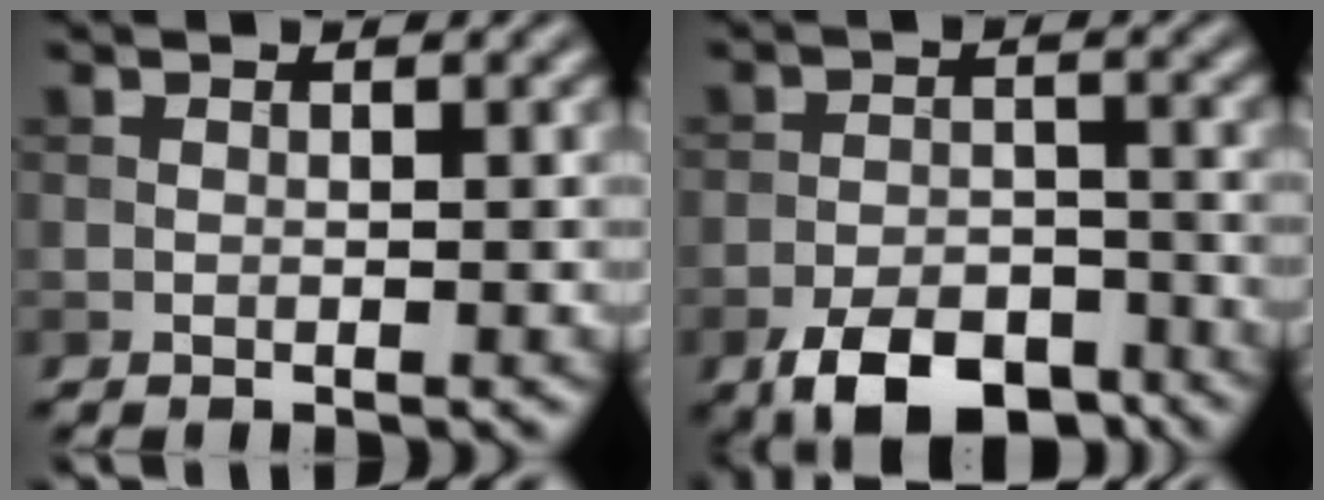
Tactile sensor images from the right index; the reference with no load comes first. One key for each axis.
{"total": 7.3, "fx": -5.0, "fy": 3.5, "fz": 4.1, "tx": -0.063, "ty": -0.008, "tz": -0.086}